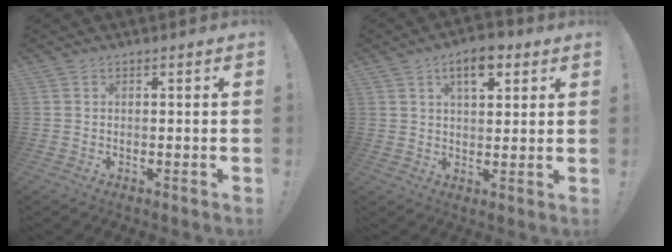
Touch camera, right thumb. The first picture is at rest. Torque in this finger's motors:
{"motor_torque": [0.96, 1.31, 0.61, 0.21, 0.00]}